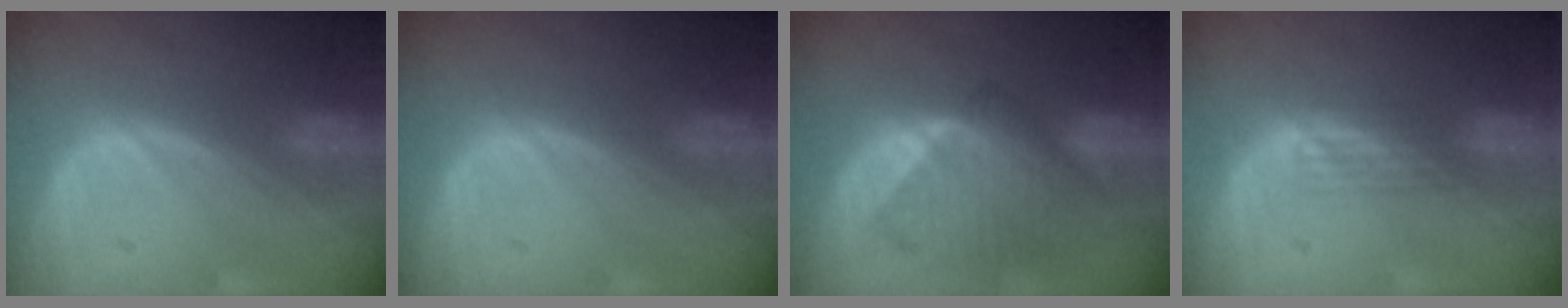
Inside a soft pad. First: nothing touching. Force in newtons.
{"total": 0.0}
{"total": 8.9, "press": 8.0, "slide": 3.7}
{"total": 2.2, "press": 1.8, "slide": 1.2}